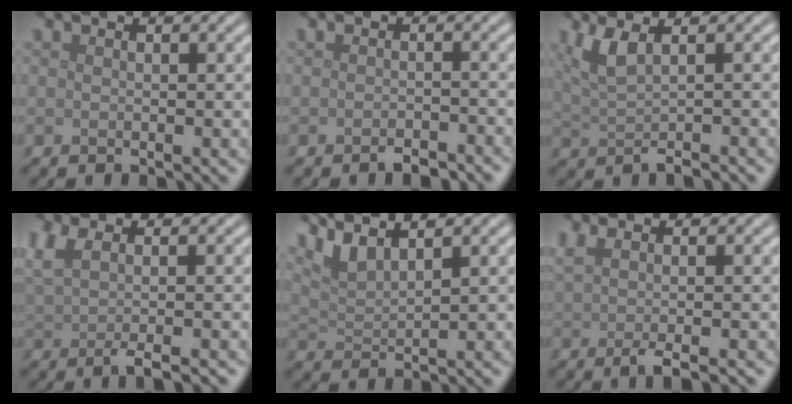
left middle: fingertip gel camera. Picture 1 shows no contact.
{"total": 1.7, "force": [-1.3, 0.5, 0.9], "torque": [-0.014, -0.001, -0.022]}
{"total": 3.4, "force": [0.7, 1.1, 3.1], "torque": [-0.054, 0.001, 0.013]}
{"total": 4.2, "force": [0.6, 1.5, 3.9], "torque": [-0.068, 0.000, 0.009]}
{"total": 3.3, "force": [2.7, 0.7, 1.7], "torque": [-0.035, 0.004, 0.062]}
{"total": 3.5, "force": [0.3, 1.1, 3.3], "torque": [-0.055, 0.006, 0.002]}